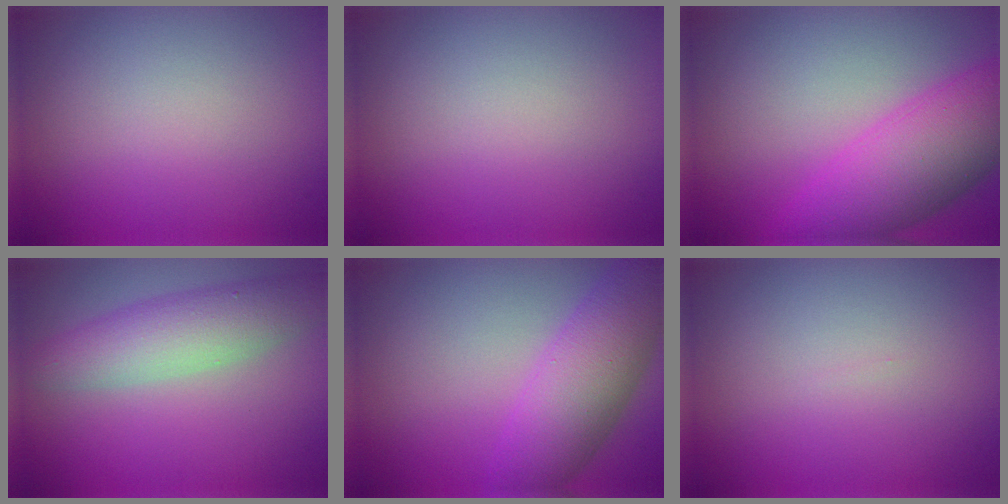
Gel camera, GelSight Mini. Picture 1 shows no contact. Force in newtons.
{"total": 0.0}
{"total": 8.2, "press": 8.2, "slide": 0.3}
{"total": 4.9, "press": 4.9, "slide": 0.2}
{"total": 6.9, "press": 6.9, "slide": 0.1}
{"total": 0.0}